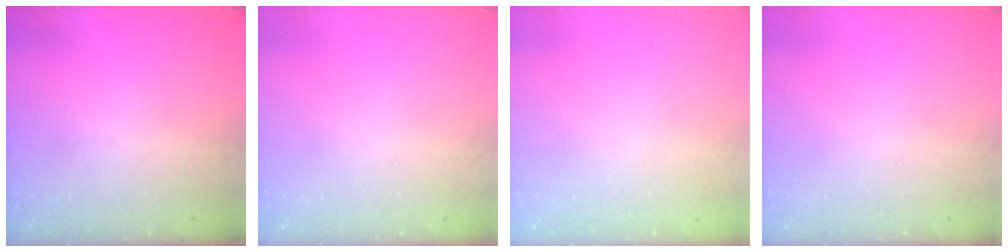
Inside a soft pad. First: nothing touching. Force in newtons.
{"total": 0.0}
{"total": 0.0}
{"total": 0.0}